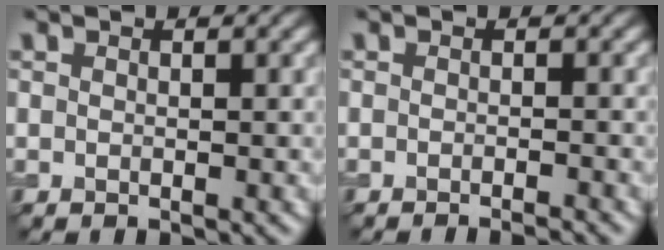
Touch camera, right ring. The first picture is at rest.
{"total": 1.9, "force": [-1.5, 0.3, 1.3], "torque": [-0.007, 0.000, -0.025]}